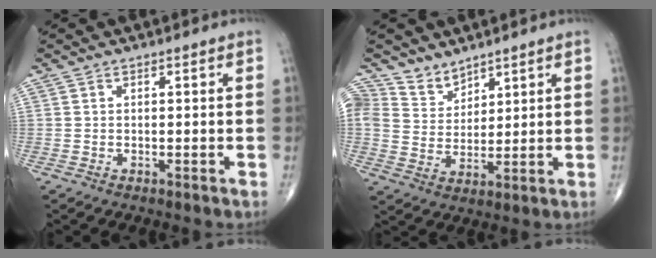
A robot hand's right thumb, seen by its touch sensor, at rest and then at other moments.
{"total": 6.8, "force": [5.4, 4.1, 0.6], "torque": [0.014, -0.040, 0.118]}